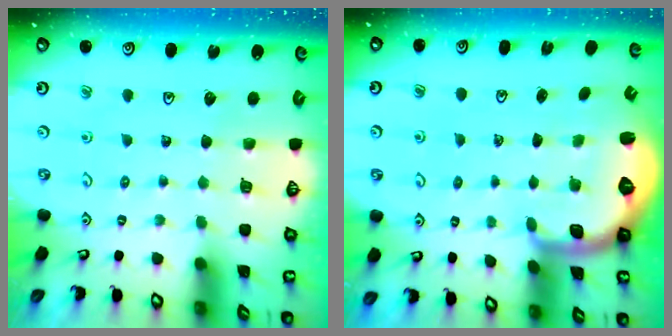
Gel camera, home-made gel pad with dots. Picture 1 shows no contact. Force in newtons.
{"total": 1.9, "press": 1.8, "slide": 0.4}